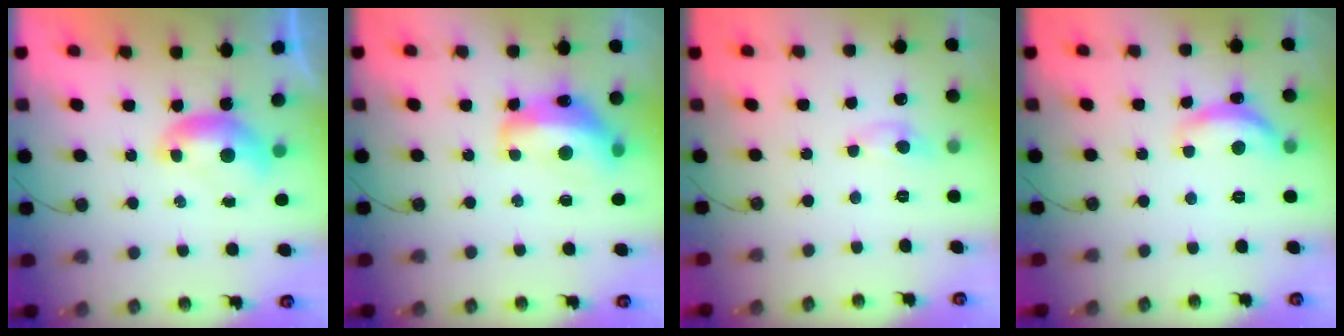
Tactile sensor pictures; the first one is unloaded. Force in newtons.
{"total": 8.8, "press": 8.7, "slide": 0.9}
{"total": 0.7, "press": 0.5, "slide": 0.4}
{"total": 6.8, "press": 6.8, "slide": 0.7}